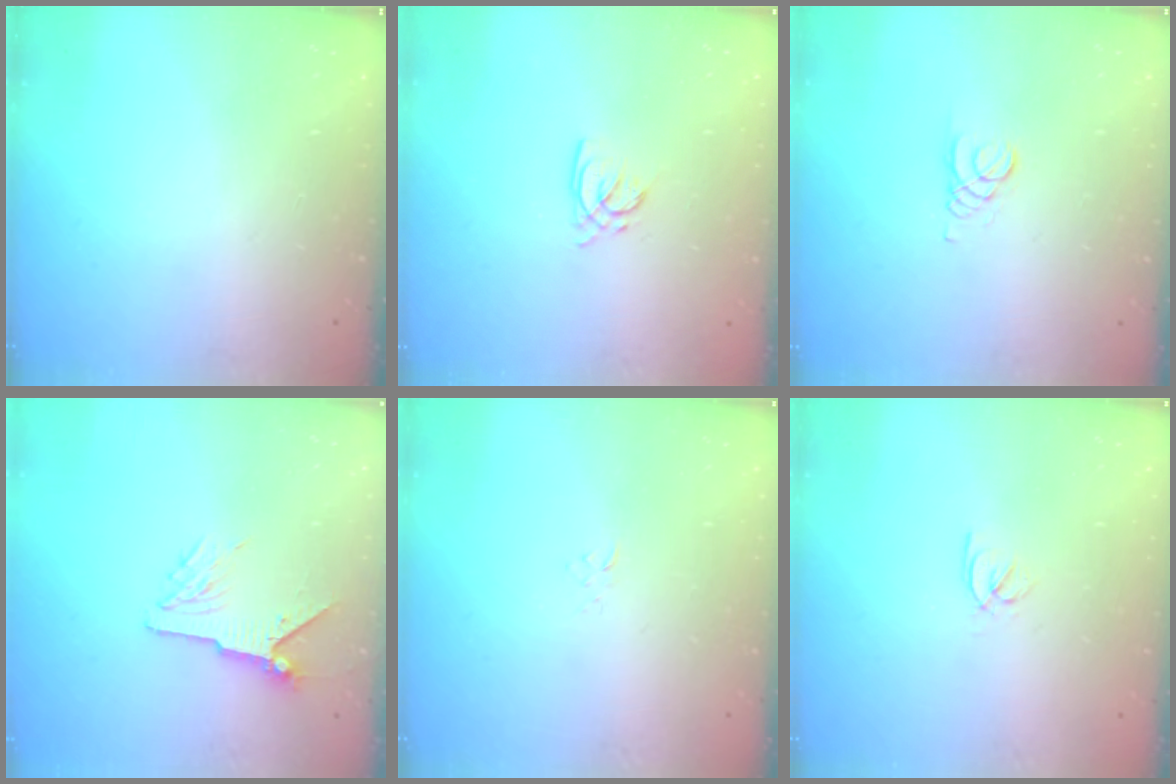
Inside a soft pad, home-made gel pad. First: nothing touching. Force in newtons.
{"total": 3.5, "press": 3.5, "slide": 0.2}
{"total": 0.7, "press": 0.7, "slide": 0.1}
{"total": 6.8, "press": 6.7, "slide": 1.0}
{"total": 3.1, "press": 3.1, "slide": 0.2}
{"total": 2.5, "press": 2.4, "slide": 0.7}